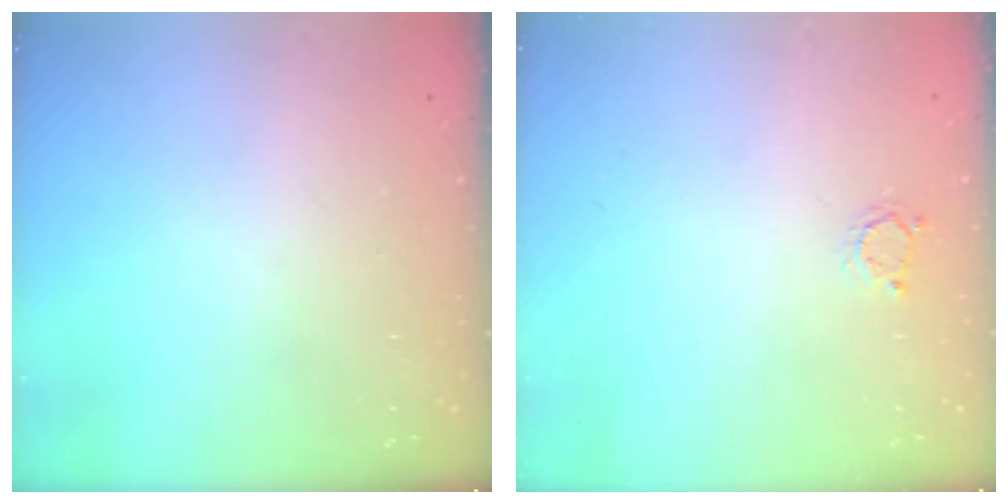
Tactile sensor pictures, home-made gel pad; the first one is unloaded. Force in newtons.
{"total": 2.5, "press": 2.5, "slide": 0.4}